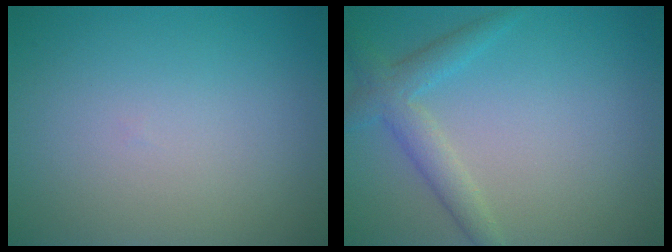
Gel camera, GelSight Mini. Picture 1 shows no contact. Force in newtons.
{"total": 3.0, "press": 3.0, "slide": 0.3}